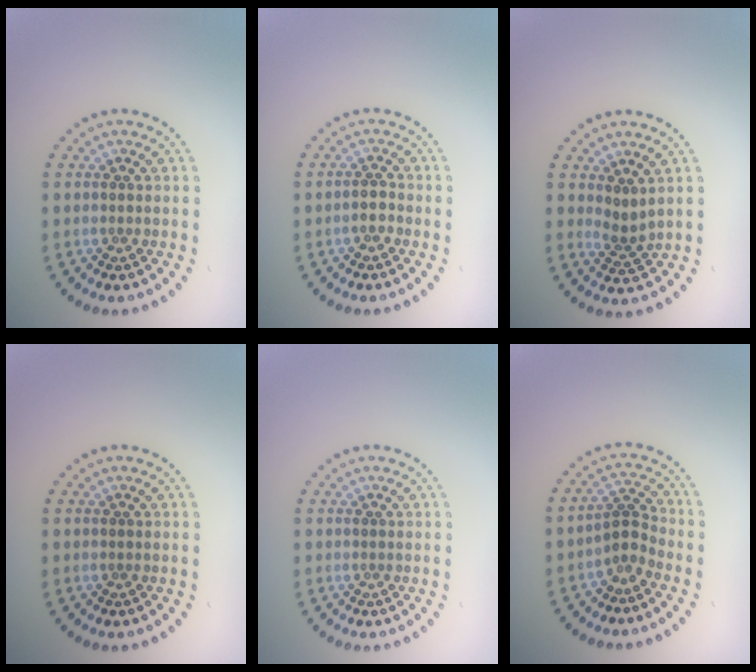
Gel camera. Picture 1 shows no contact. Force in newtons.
{"total": 1.2, "press": 1.1, "slide": 0.6}
{"total": 2.0, "press": 1.4, "slide": 1.4}
{"total": 0.0}
{"total": 0.0}
{"total": 2.0, "press": 1.4, "slide": 1.4}